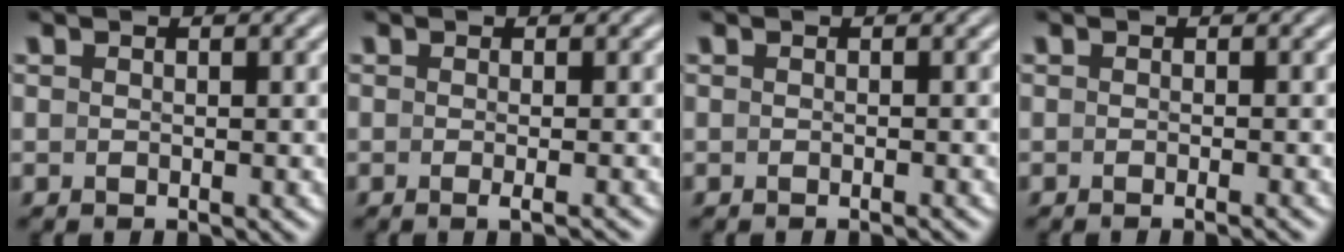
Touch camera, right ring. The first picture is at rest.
{"total": 1.4, "force": [-1.0, -0.3, 0.9], "torque": [-0.016, -0.001, -0.016]}
{"total": 0.7, "force": [-0.6, -0.2, 0.1], "torque": [-0.002, 0.003, -0.012]}
{"total": 1.1, "force": [-1.0, -0.3, 0.5], "torque": [-0.003, 0.005, -0.019]}